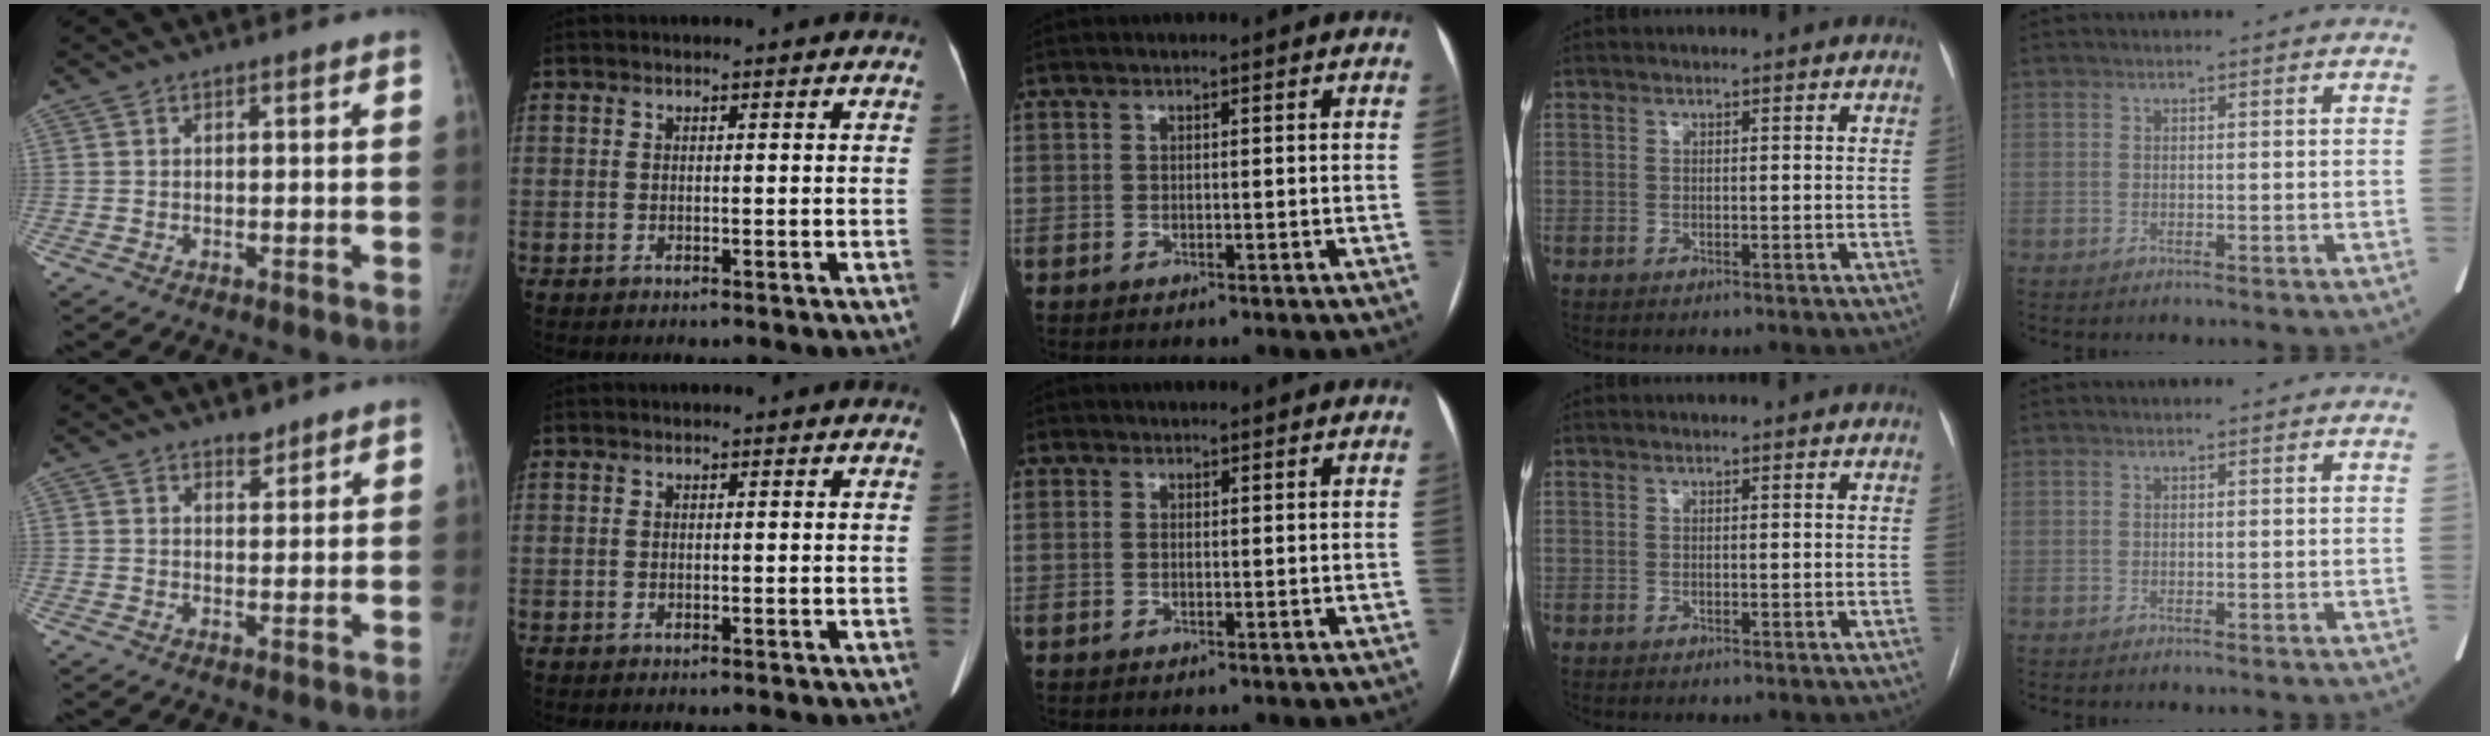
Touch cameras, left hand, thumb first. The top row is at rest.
{"thumb": {"total": 2.3, "force": [1.9, 1.1, 0.7], "torque": [0.005, -0.014, 0.027]}, "middle": {"total": 1.4, "force": [0.4, 1.1, 0.8], "torque": [-0.028, 0.009, 0.009]}}